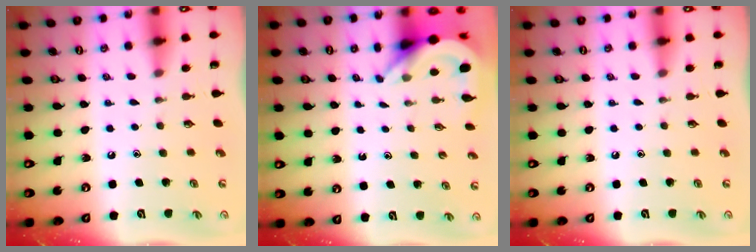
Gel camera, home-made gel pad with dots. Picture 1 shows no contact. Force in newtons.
{"total": 4.4, "press": 4.4, "slide": 0.2}
{"total": 0.0}